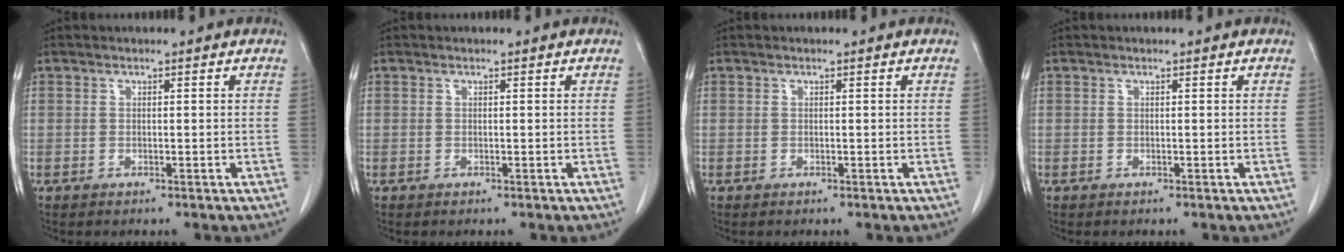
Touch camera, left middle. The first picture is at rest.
{"total": 0.0}
{"total": 0.0}
{"total": 0.0}